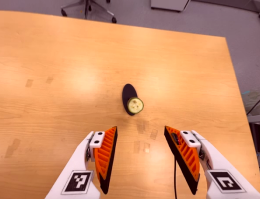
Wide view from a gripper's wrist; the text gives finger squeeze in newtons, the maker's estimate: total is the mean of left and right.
{"total": 0.0}